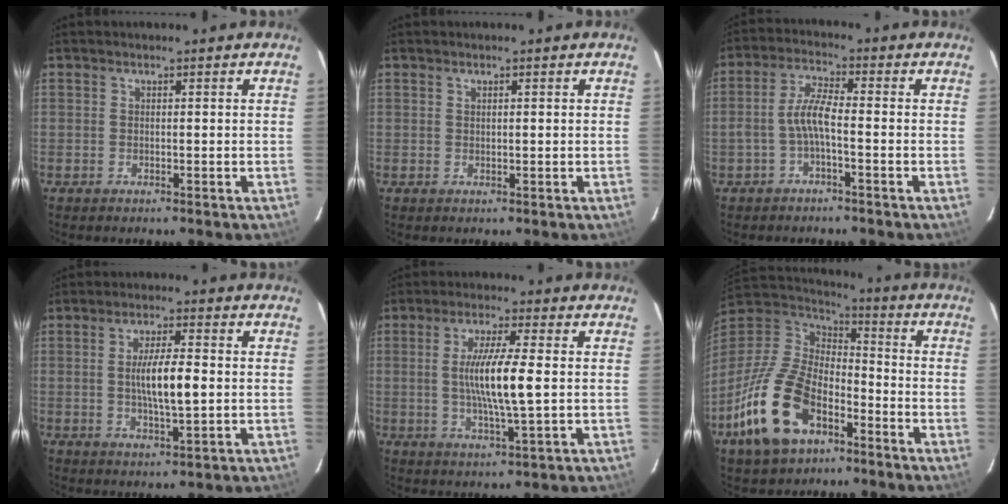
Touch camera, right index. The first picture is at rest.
{"total": 0.5, "force": [0.4, 0.2, 0.3], "torque": [-0.006, 0.002, 0.008]}
{"total": 4.5, "force": [-1.7, 0.7, 4.0], "torque": [-0.091, 0.014, -0.033]}
{"total": 7.5, "force": [-0.1, 1.6, 7.3], "torque": [-0.132, -0.003, 0.002]}
{"total": 9.5, "force": [0.1, 0.7, 9.5], "torque": [-0.176, -0.008, 0.002]}
{"total": 20.2, "force": [-10.3, 11.5, 12.9], "torque": [-0.291, -0.016, -0.187]}